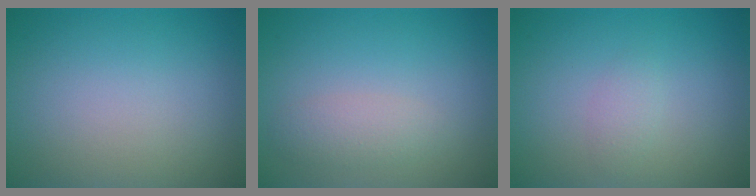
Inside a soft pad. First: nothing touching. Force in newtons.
{"total": 1.8, "press": 1.8, "slide": 0.0}
{"total": 1.0, "press": 1.0, "slide": 0.1}